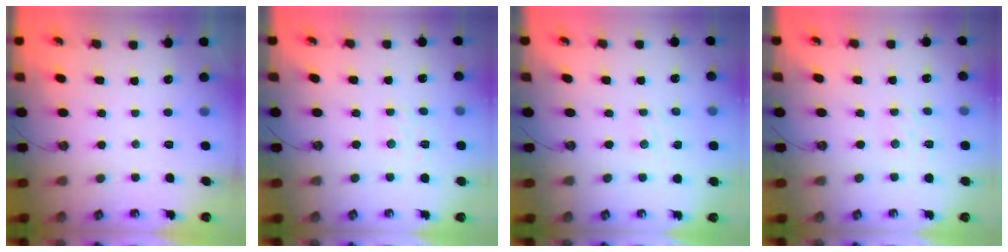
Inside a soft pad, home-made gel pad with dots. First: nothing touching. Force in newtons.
{"total": 3.4, "press": 3.4, "slide": 0.6}
{"total": 1.2, "press": 1.2, "slide": 0.1}
{"total": 2.1, "press": 2.0, "slide": 0.6}